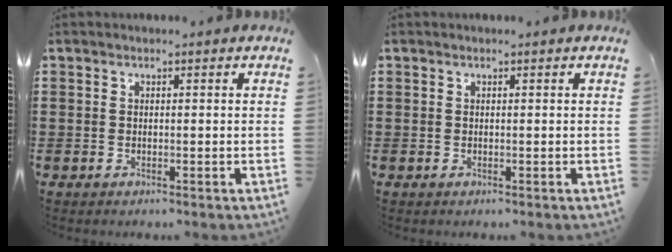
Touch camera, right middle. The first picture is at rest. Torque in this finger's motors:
{"motor_torque": [-0.03, 0.03, 0.05, -0.01]}